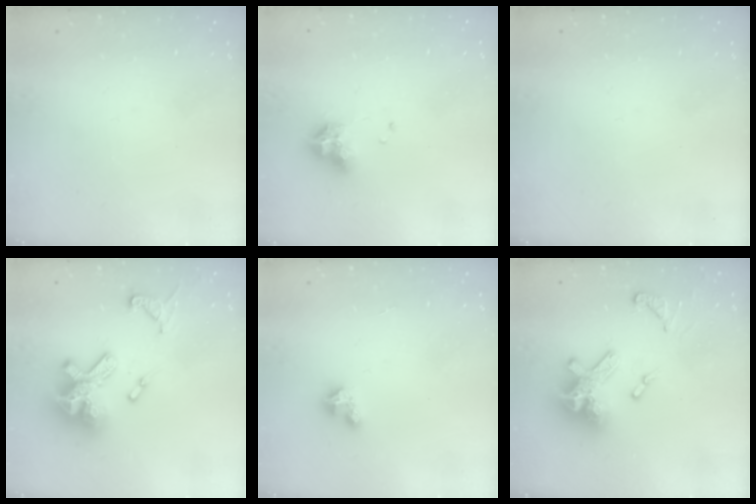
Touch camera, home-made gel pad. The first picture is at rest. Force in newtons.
{"total": 7.6, "press": 7.5, "slide": 0.8}
{"total": 0.0}
{"total": 18.3, "press": 18.2, "slide": 1.6}
{"total": 2.0, "press": 2.0, "slide": 0.2}
{"total": 17.3, "press": 17.2, "slide": 1.9}